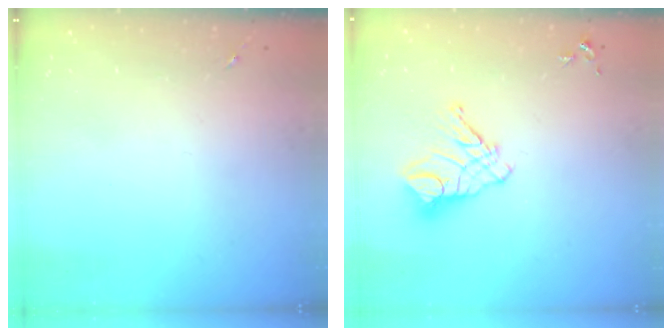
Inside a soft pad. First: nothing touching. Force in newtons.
{"total": 11.6, "press": 11.5, "slide": 1.1}